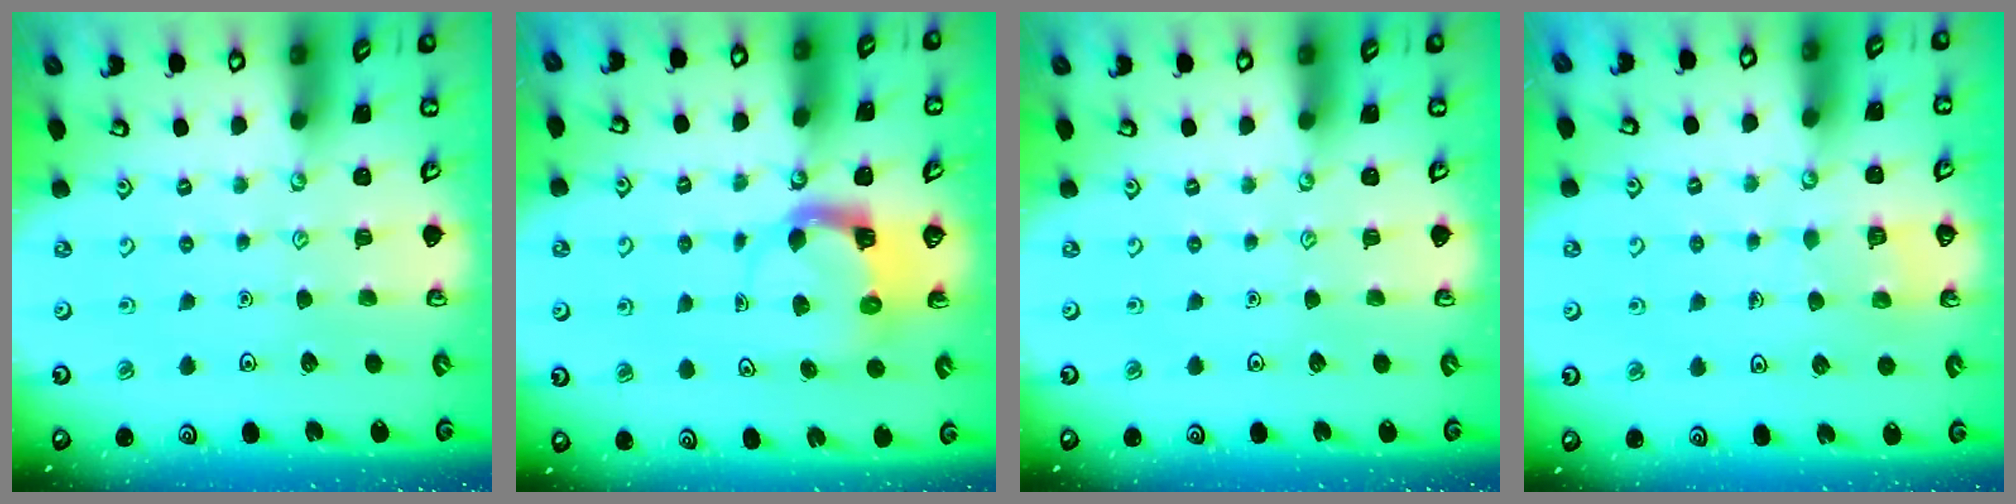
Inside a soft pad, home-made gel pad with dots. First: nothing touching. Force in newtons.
{"total": 3.8, "press": 3.7, "slide": 0.6}
{"total": 0.0}
{"total": 2.5, "press": 2.5, "slide": 0.1}